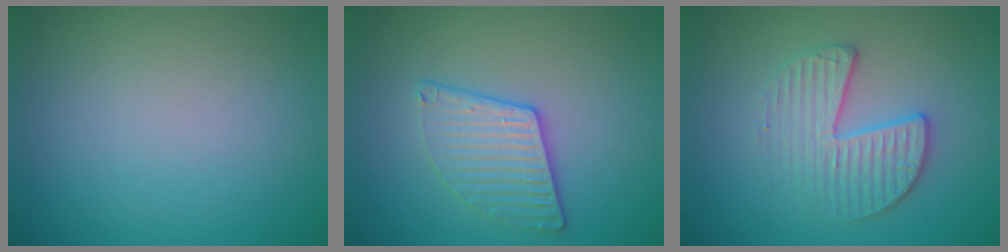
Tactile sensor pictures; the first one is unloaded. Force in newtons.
{"total": 3.1, "press": 3.0, "slide": 0.8}
{"total": 3.5, "press": 3.2, "slide": 1.4}